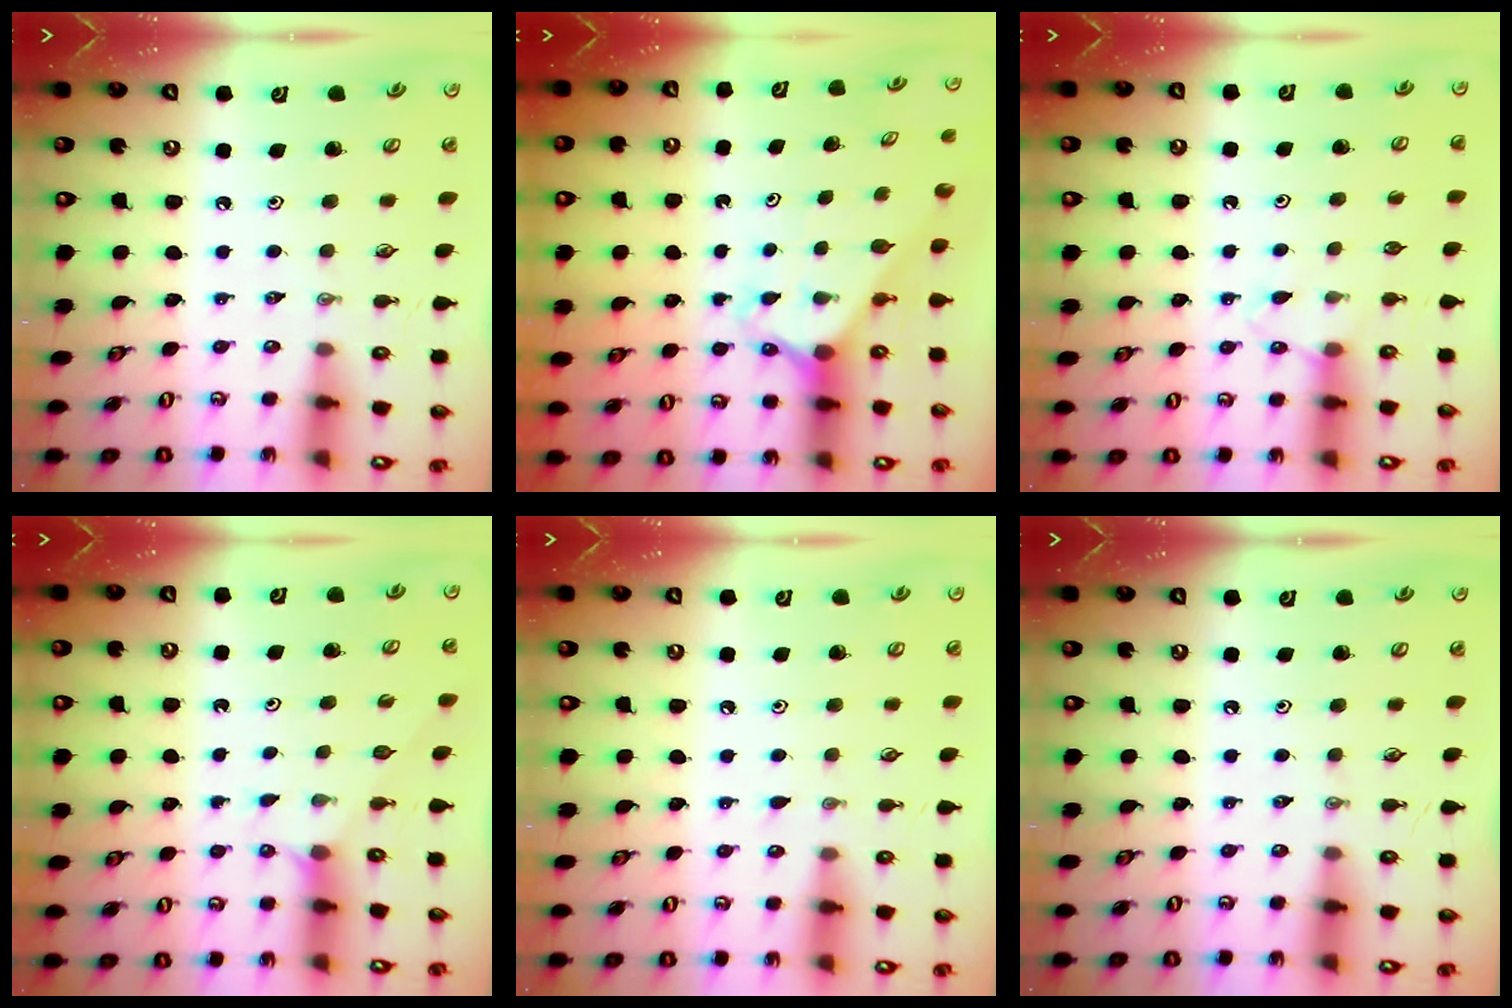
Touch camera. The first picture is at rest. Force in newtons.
{"total": 2.4, "press": 2.4, "slide": 0.2}
{"total": 5.8, "press": 5.7, "slide": 0.7}
{"total": 4.2, "press": 4.2, "slide": 0.4}
{"total": 3.7, "press": 3.7, "slide": 0.5}
{"total": 0.0}